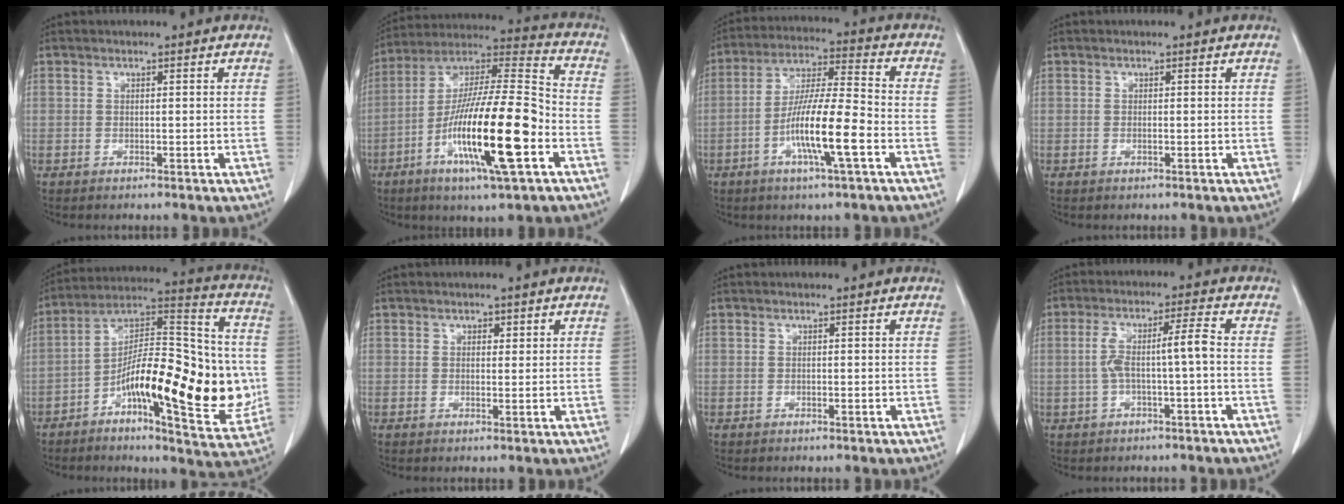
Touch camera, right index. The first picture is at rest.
{"total": 20.6, "force": [-7.1, 1.9, 19.3], "torque": [-0.362, -0.015, -0.126]}
{"total": 12.1, "force": [-4.2, 0.6, 11.3], "torque": [-0.211, -0.002, -0.079]}
{"total": 0.0}
{"total": 22.8, "force": [-4.8, 6.3, 21.4], "torque": [-0.312, 0.024, -0.068]}
{"total": 1.2, "force": [0.7, 0.9, 0.5], "torque": [-0.002, -0.003, 0.007]}
{"total": 0.0}
{"total": 5.7, "force": [-0.8, 0.1, 5.6], "torque": [-0.113, 0.027, -0.010]}